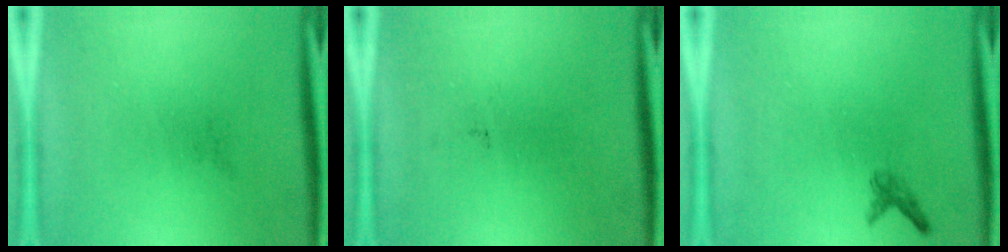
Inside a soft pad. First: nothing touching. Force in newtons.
{"total": 0.0}
{"total": 1.1}